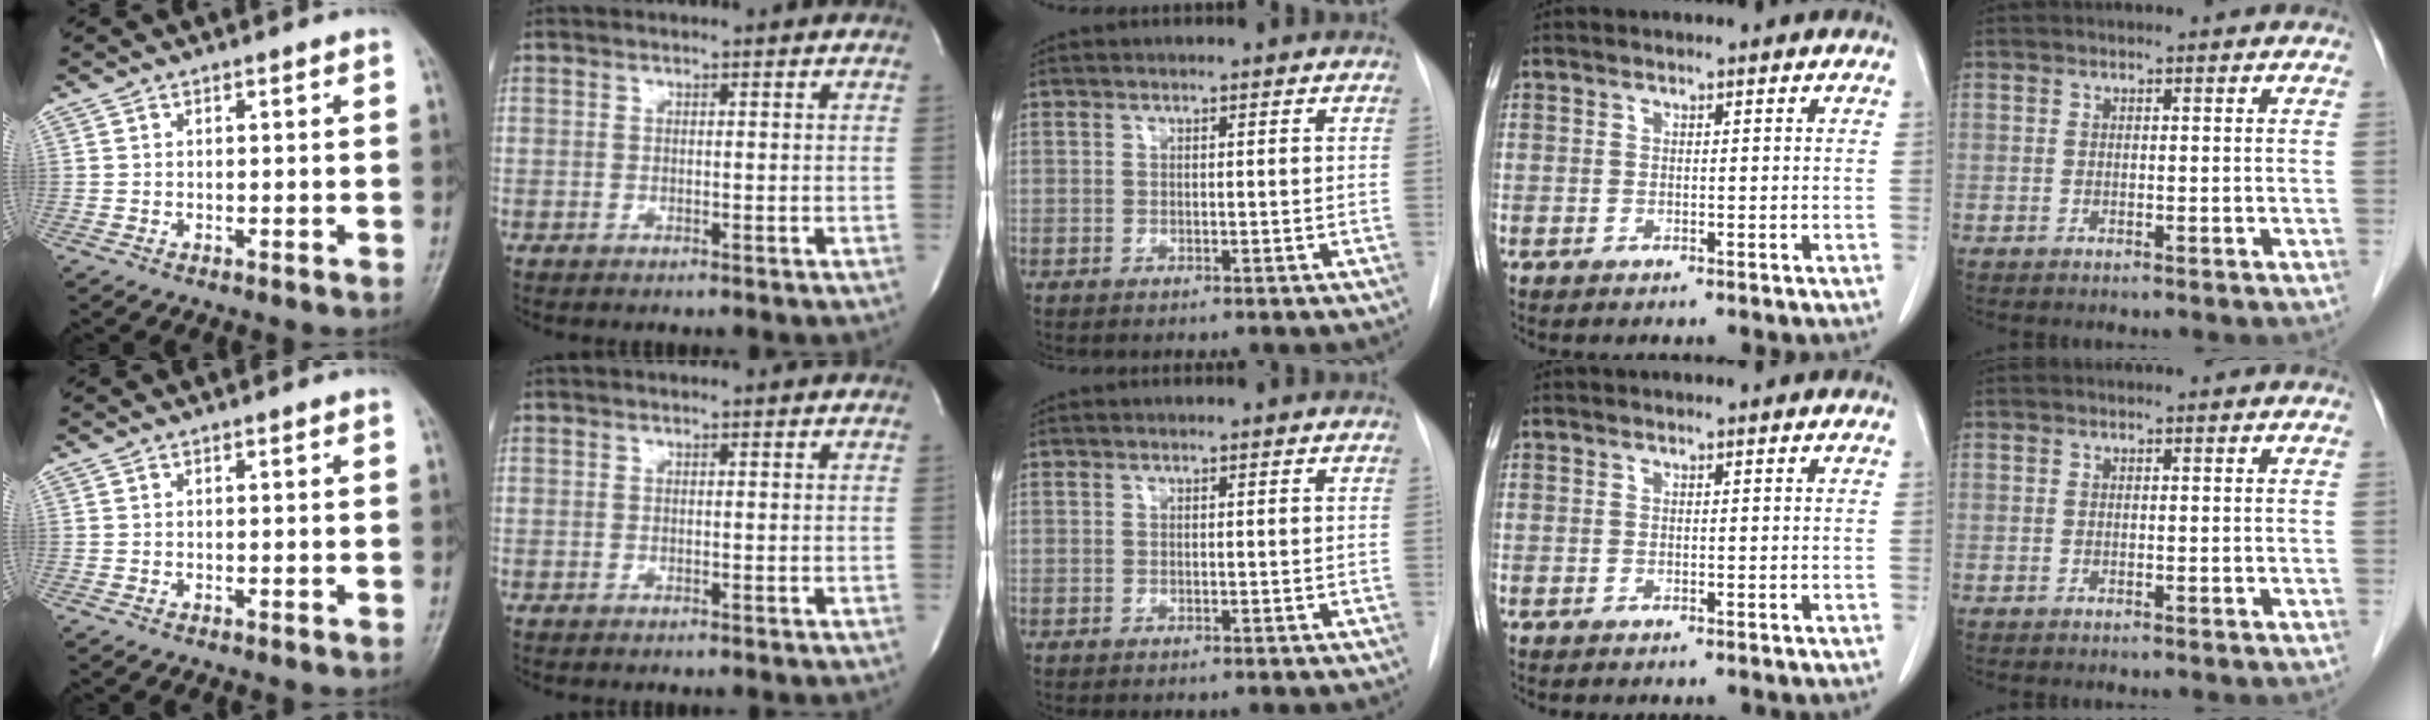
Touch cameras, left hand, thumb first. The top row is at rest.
{}